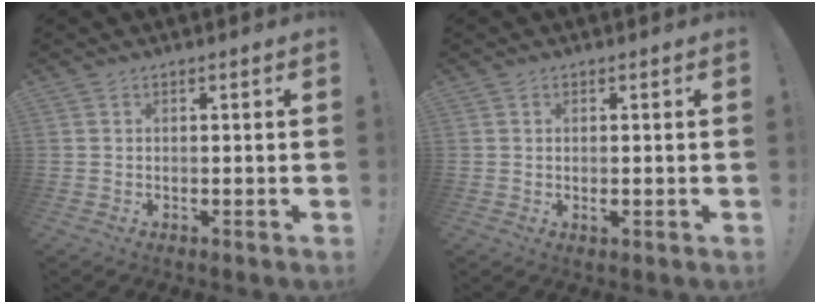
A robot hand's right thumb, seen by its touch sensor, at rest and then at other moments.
{"total": 1.0, "force": [-0.1, 0.4, 0.9], "torque": [-0.012, -0.001, -0.003]}